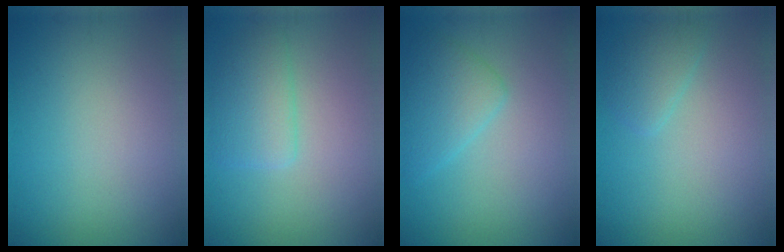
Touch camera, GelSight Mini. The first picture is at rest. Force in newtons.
{"total": 2.9, "press": 2.8, "slide": 0.3}
{"total": 3.2, "press": 3.2, "slide": 0.1}
{"total": 1.7, "press": 1.7, "slide": 0.1}